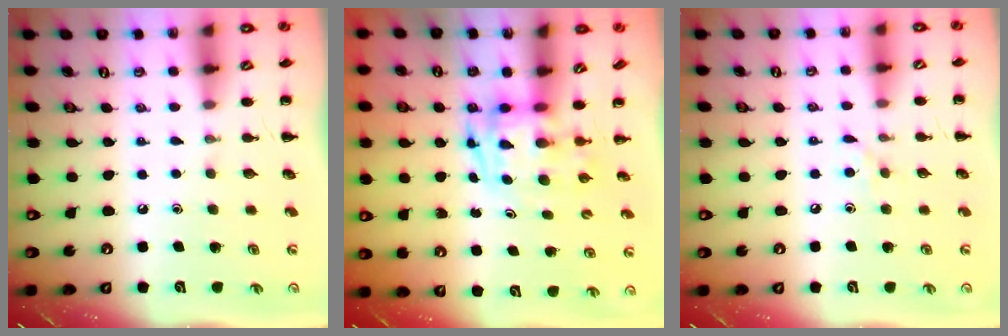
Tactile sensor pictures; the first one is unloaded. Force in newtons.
{"total": 3.3, "press": 3.2, "slide": 0.6}
{"total": 5.8, "press": 5.6, "slide": 1.3}